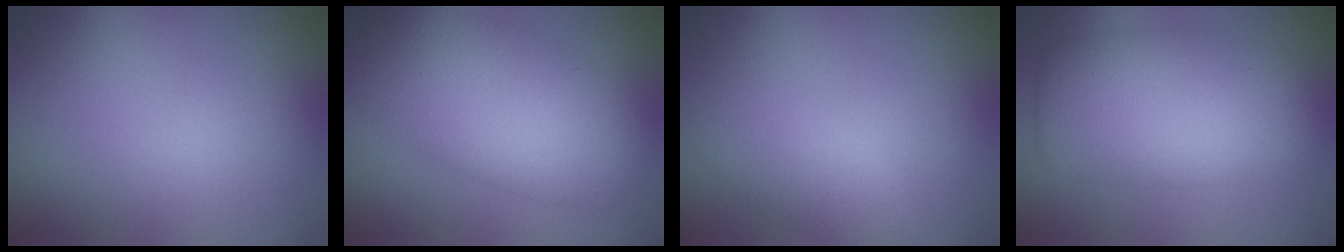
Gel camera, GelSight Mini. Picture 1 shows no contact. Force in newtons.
{"total": 8.0, "press": 8.0, "slide": 0.3}
{"total": 2.6, "press": 2.6, "slide": 0.2}
{"total": 7.9, "press": 7.9, "slide": 0.3}